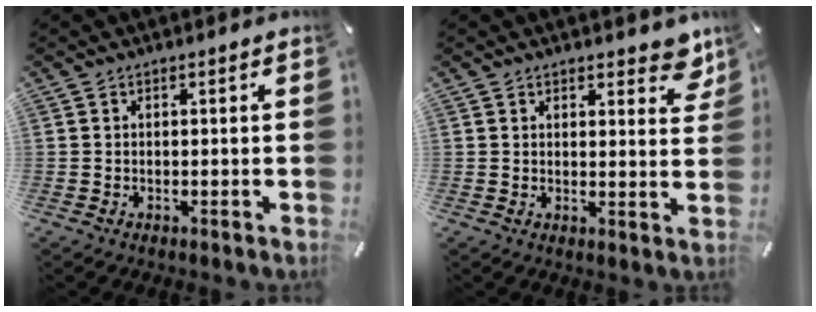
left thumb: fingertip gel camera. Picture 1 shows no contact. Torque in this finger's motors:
{"motor_torque": [0.33, -0.33, 0.09, -0.06, 0.02]}